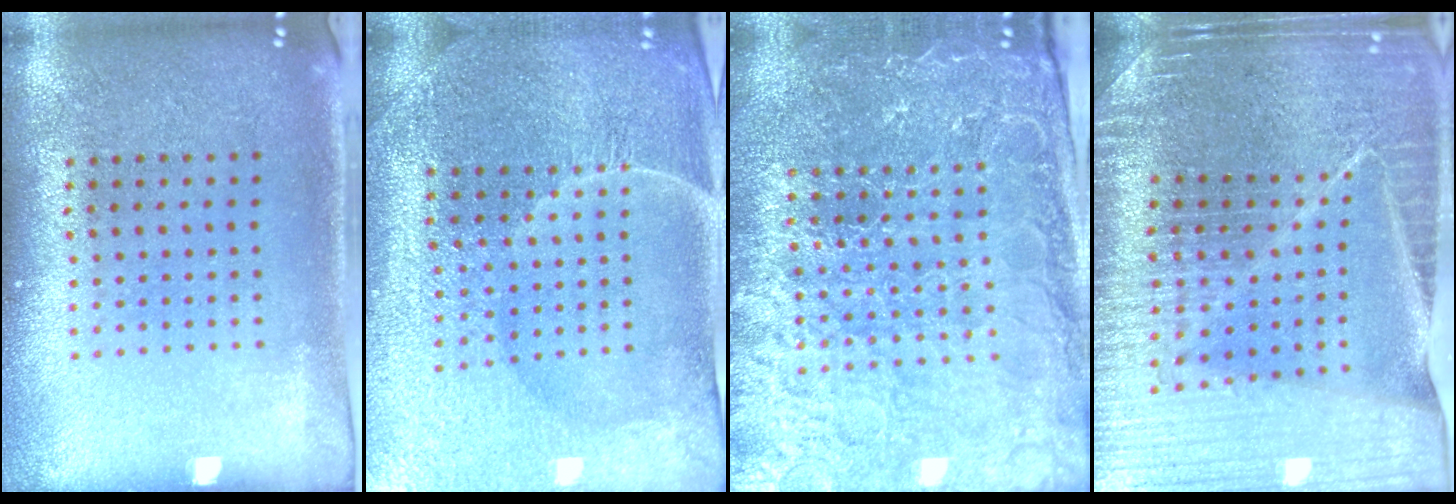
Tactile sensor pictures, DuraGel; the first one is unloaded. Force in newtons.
{"total": 4.8, "press": 4.5, "slide": 1.7}
{"total": 4.8, "press": 4.5, "slide": 1.6}
{"total": 4.9, "press": 4.5, "slide": 1.8}